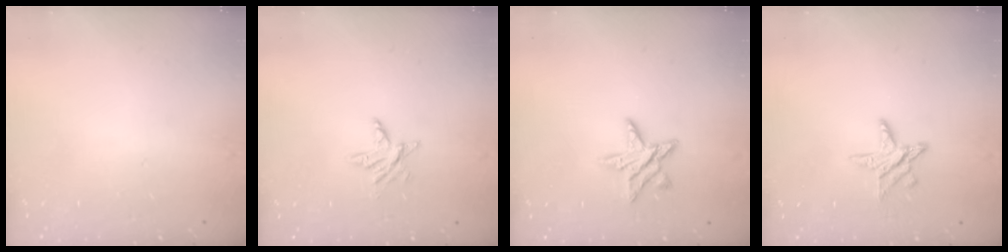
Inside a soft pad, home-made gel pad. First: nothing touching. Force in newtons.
{"total": 5.5, "press": 5.5, "slide": 0.5}
{"total": 8.8, "press": 8.8, "slide": 0.5}
{"total": 7.8, "press": 7.8, "slide": 0.4}